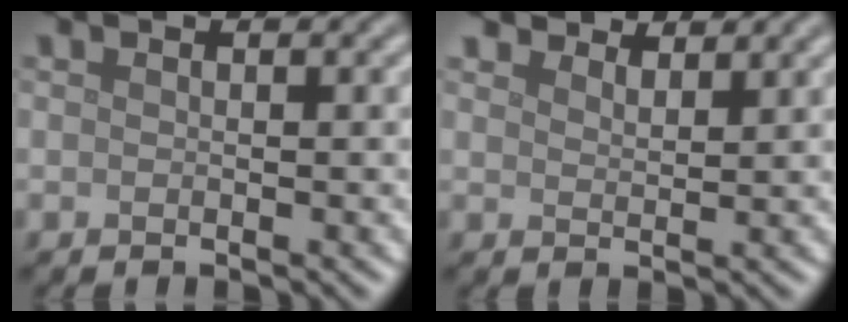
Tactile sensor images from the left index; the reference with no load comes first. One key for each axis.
{"total": 3.3, "fx": 3.1, "fy": 0.7, "fz": 0.5, "tx": -0.013, "ty": -0.003, "tz": 0.052}